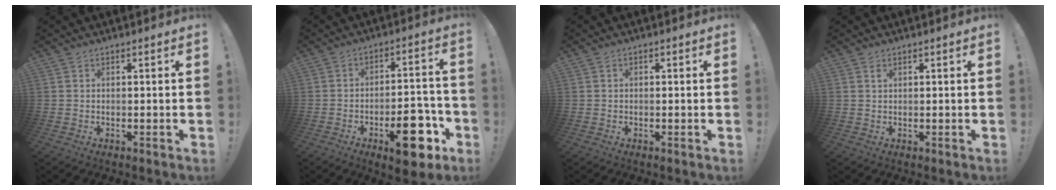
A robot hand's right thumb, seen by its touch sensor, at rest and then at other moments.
{"total": 15.2, "force": [-7.4, 7.1, 11.2], "torque": [-0.124, 0.053, -0.108]}
{"total": 0.5, "force": [-0.3, 0.4, 0.2], "torque": [-0.005, 0.002, -0.005]}
{"total": 0.9, "force": [0.5, 0.6, 0.5], "torque": [-0.004, -0.001, 0.007]}